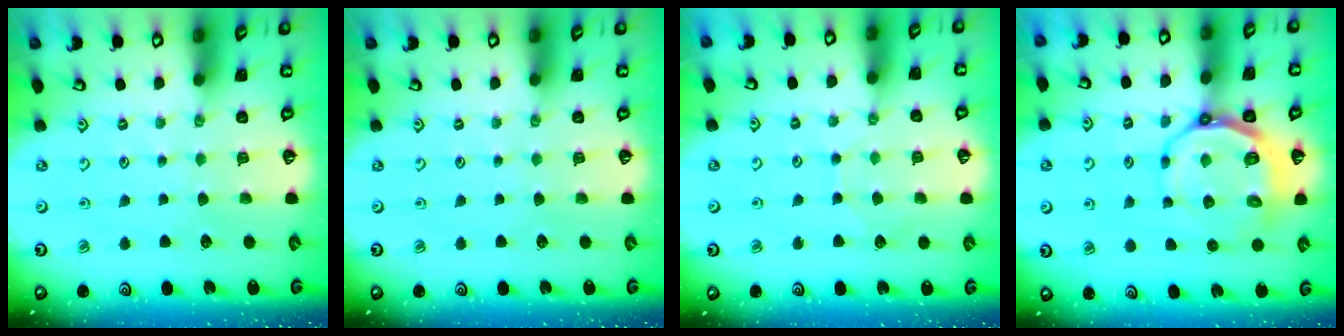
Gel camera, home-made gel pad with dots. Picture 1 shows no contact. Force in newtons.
{"total": 0.0}
{"total": 4.8, "press": 4.8, "slide": 0.4}
{"total": 11.2, "press": 10.7, "slide": 3.4}